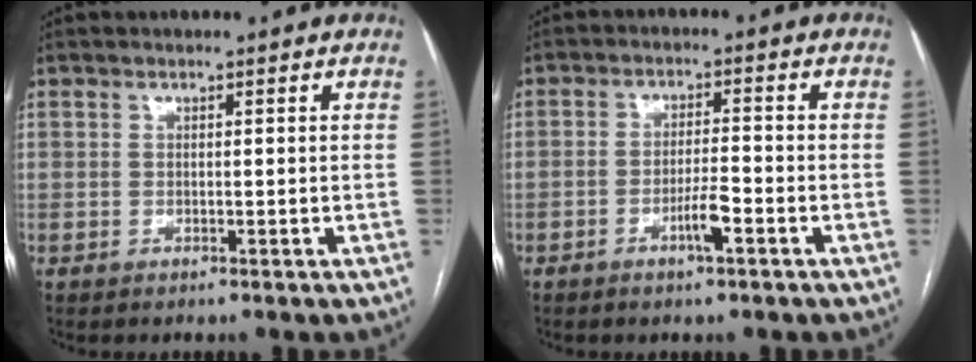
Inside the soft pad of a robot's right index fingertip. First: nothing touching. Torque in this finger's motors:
{"motor_torque": [0.80, -0.19, 0.45, 0.08]}